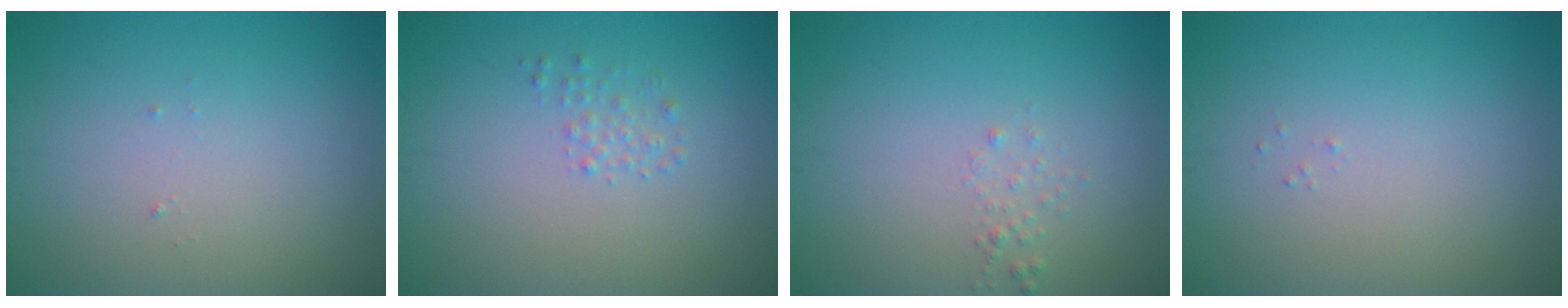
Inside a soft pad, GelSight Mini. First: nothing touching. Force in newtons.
{"total": 1.0, "press": 1.0, "slide": 0.0}
{"total": 0.7, "press": 0.7, "slide": 0.1}
{"total": 0.0}